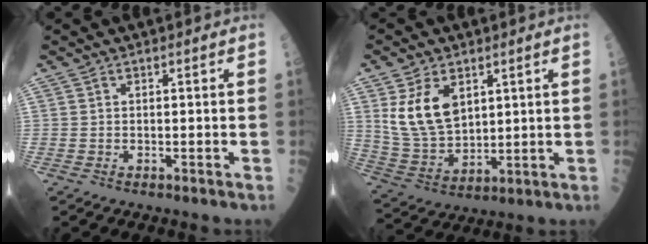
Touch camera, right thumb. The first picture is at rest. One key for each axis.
{"total": 11.5, "fx": 4.1, "fy": 7.1, "fz": 8.0, "tx": -0.136, "ty": -0.017, "tz": 0.096}